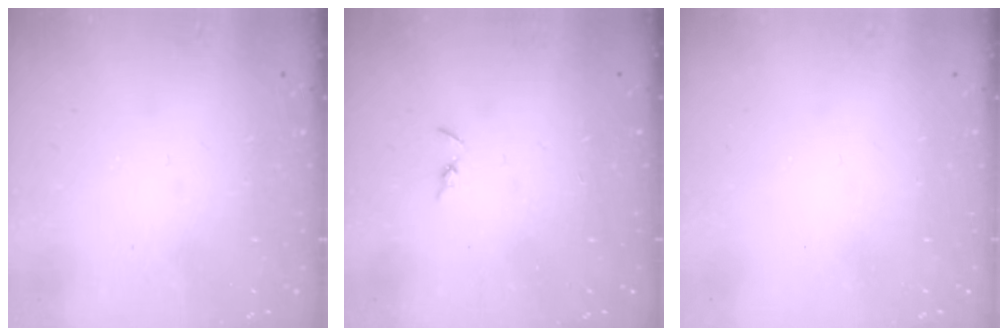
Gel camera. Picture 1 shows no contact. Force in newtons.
{"total": 2.4, "press": 2.3, "slide": 0.2}
{"total": 0.0}